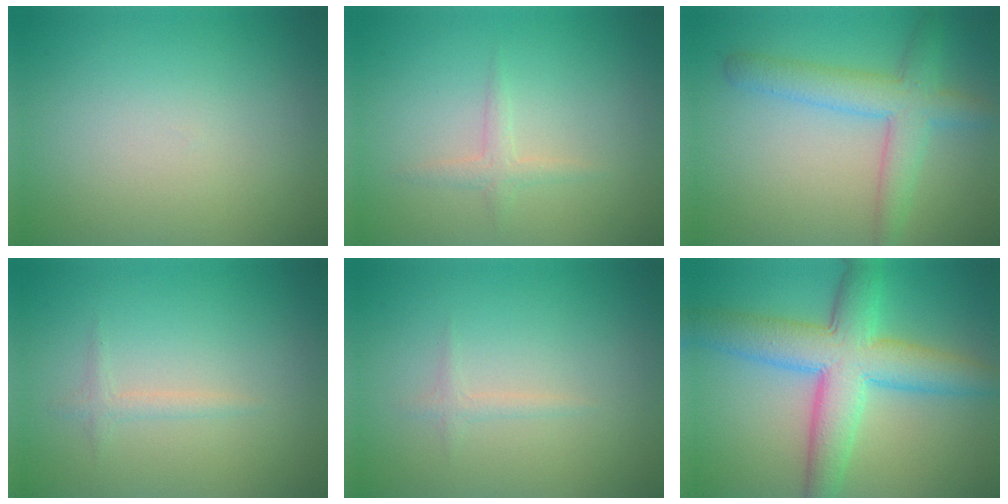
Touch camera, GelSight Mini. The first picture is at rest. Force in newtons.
{"total": 1.3, "press": 1.3, "slide": 0.1}
{"total": 4.6, "press": 4.6, "slide": 0.1}
{"total": 1.0, "press": 1.0, "slide": 0.0}
{"total": 0.8, "press": 0.8, "slide": 0.1}
{"total": 8.1, "press": 8.1, "slide": 0.3}